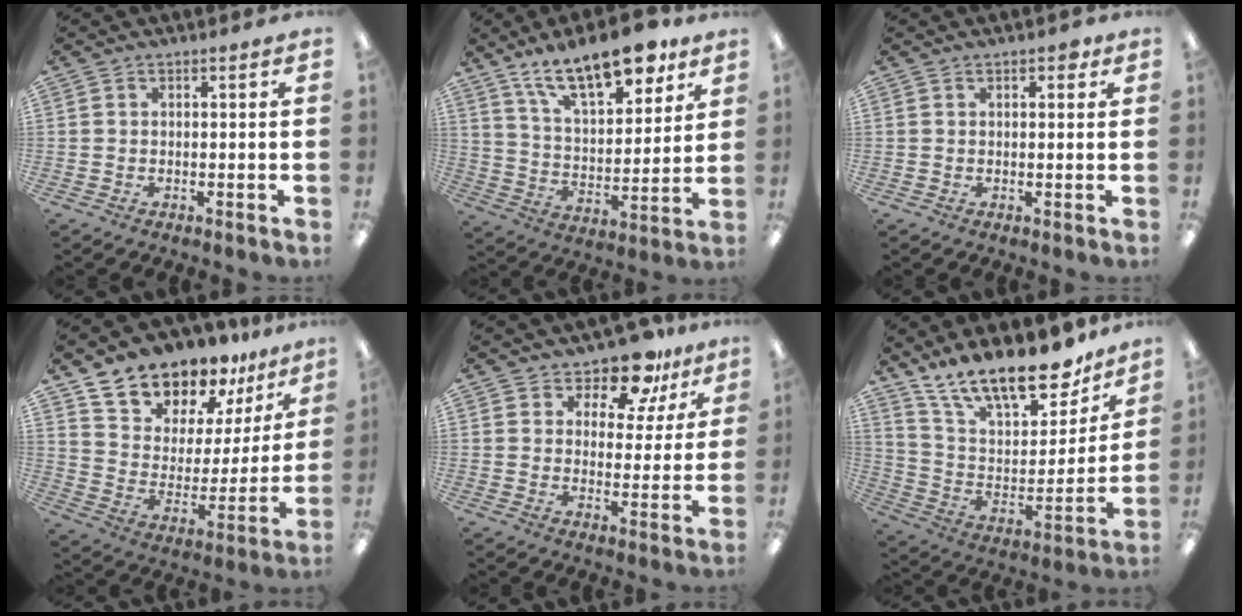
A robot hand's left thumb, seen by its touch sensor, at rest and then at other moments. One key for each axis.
{"total": 18.4, "fx": 13.1, "fy": 7.0, "fz": 10.7, "tx": -0.171, "ty": -0.069, "tz": 0.222}
{"total": 2.0, "fx": 1.0, "fy": 1.1, "fz": 1.3, "tx": -0.011, "ty": -0.001, "tz": 0.014}
{"total": 13.9, "fx": 12.8, "fy": 5.5, "fz": 0.9, "tx": -0.051, "ty": -0.119, "tz": 0.238}
{"total": 10.8, "fx": 8.9, "fy": 4.7, "fz": 4.0, "tx": -0.069, "ty": -0.059, "tz": 0.162}
{"total": 20.7, "fx": 16.3, "fy": 7.0, "fz": 10.6, "tx": -0.188, "ty": -0.110, "tz": 0.284}